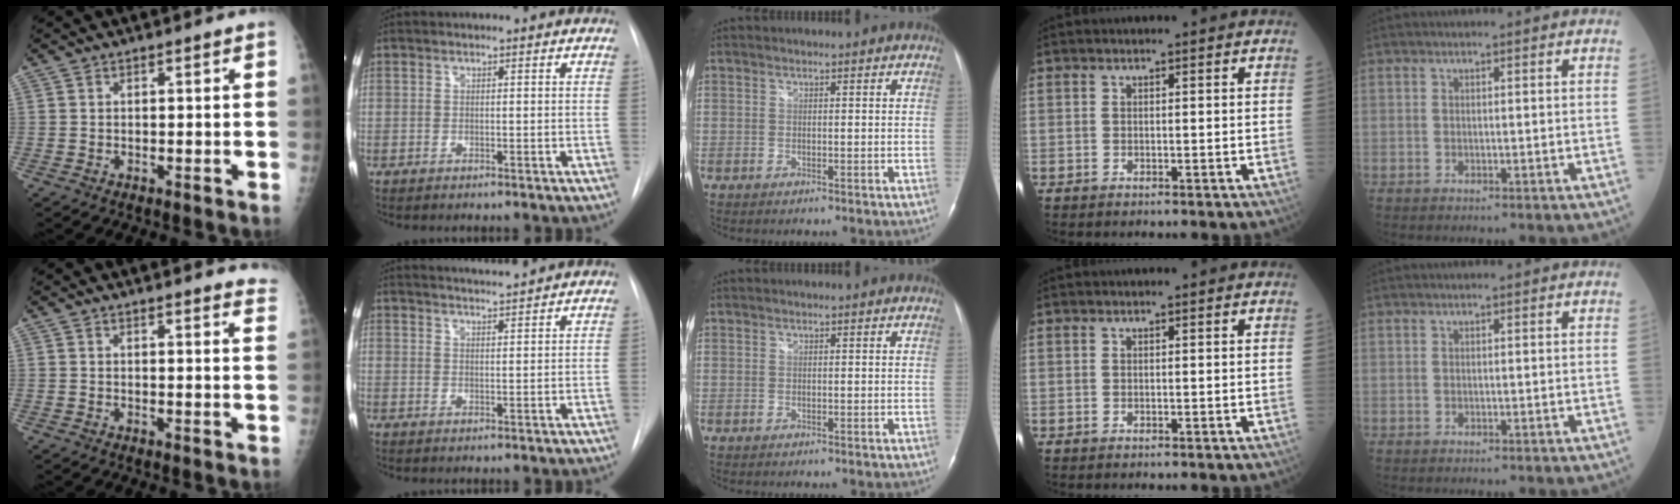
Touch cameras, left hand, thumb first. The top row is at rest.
{"thumb": {"total": 11.0, "force": [10.5, 1.4, 2.8], "torque": [0.002, -0.059, 0.094]}, "index": {"total": 3.8, "force": [3.6, -0.9, 0.7], "torque": [-0.013, 0.002, 0.058]}}